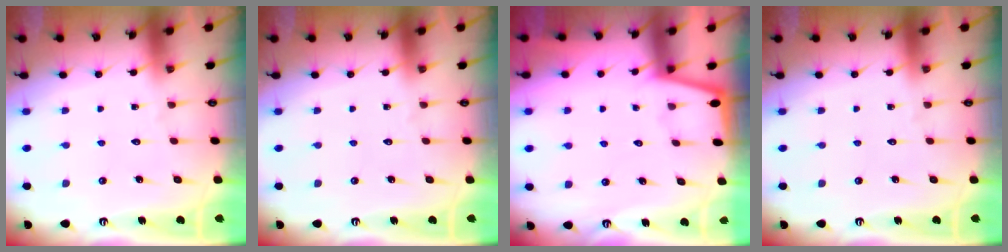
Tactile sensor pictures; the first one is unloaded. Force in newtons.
{"total": 0.0}
{"total": 1.3, "press": 1.2, "slide": 0.2}
{"total": 0.0}